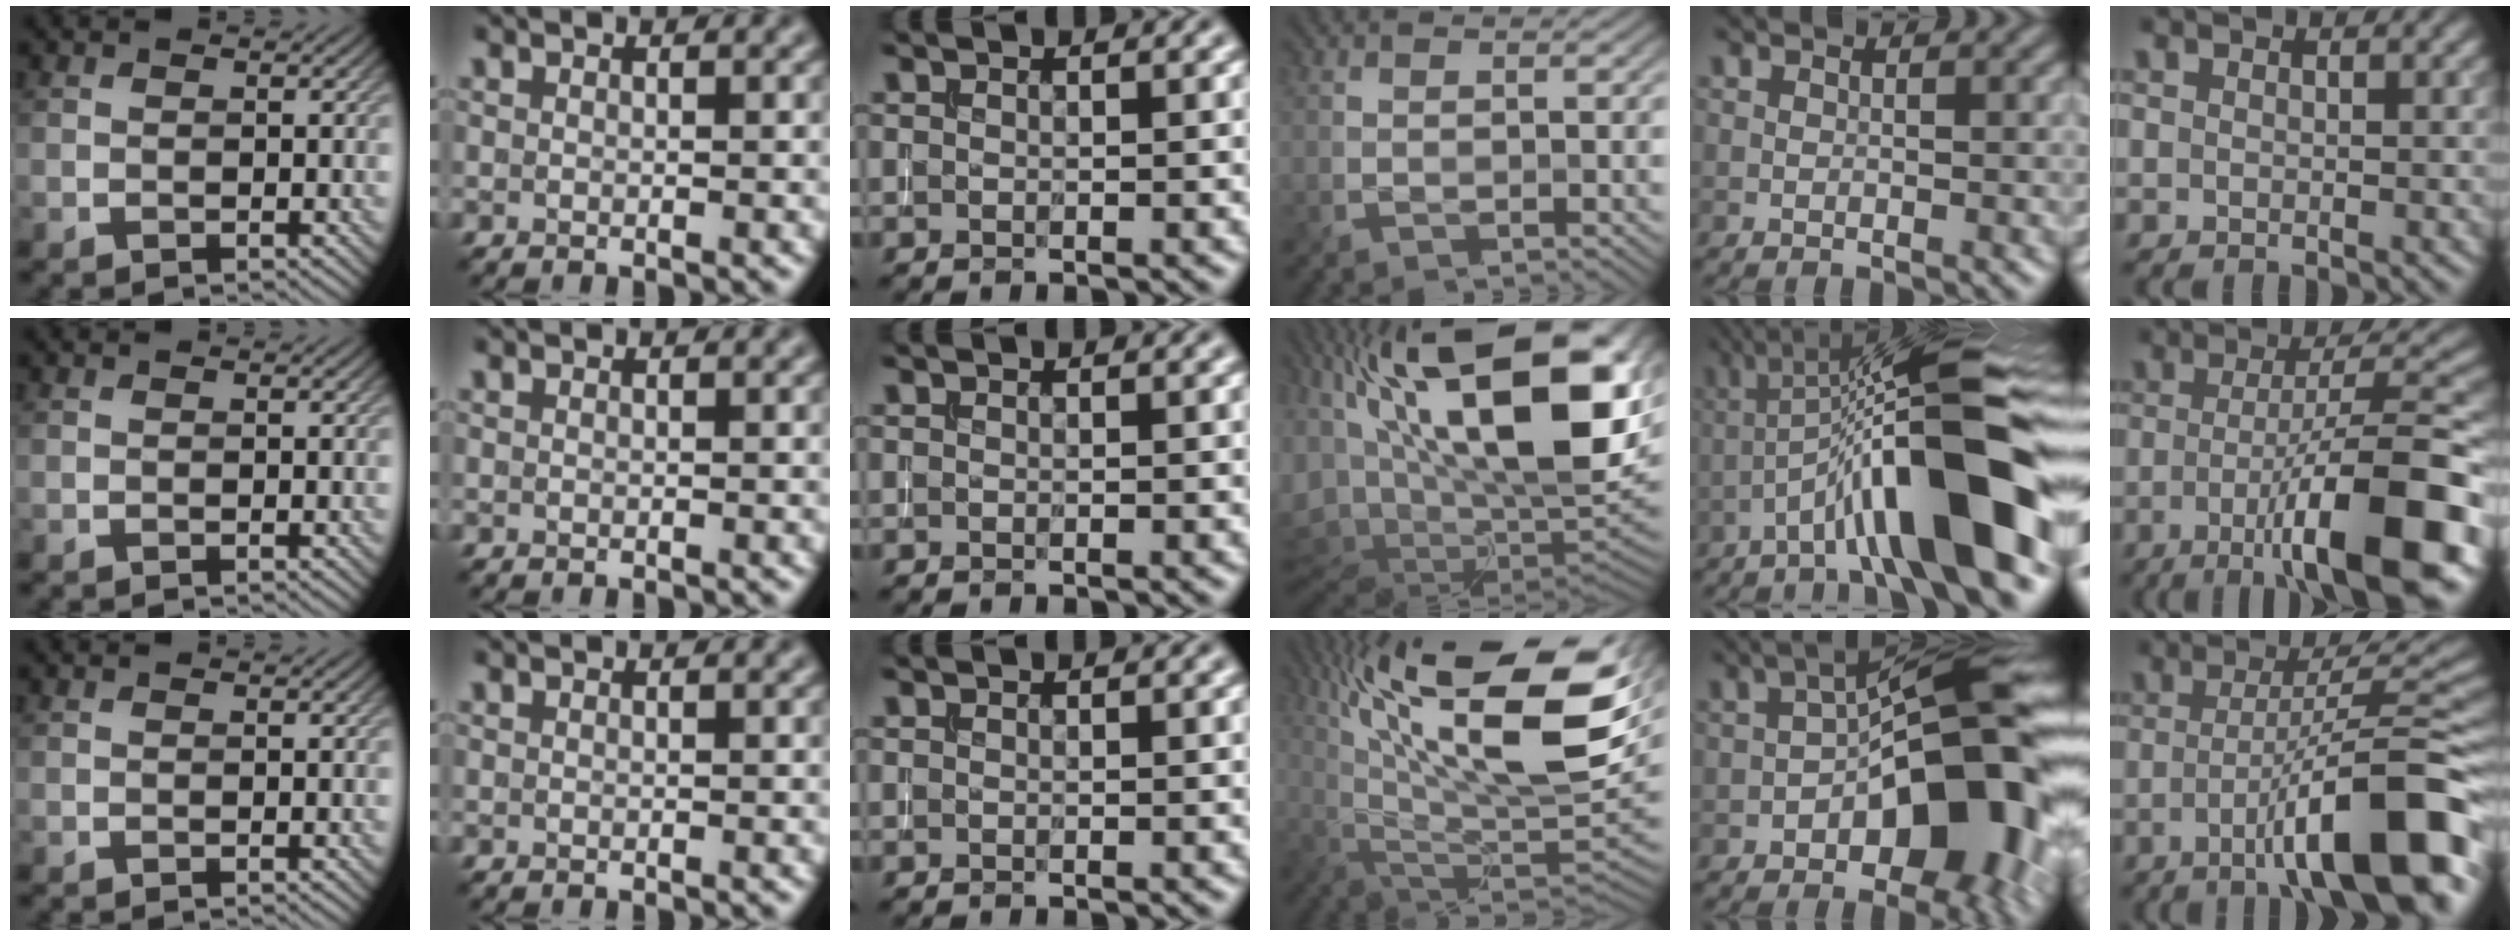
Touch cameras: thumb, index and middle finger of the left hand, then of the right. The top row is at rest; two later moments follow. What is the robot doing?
{"motion": "assemble", "object": "toy tower of hanoi"}